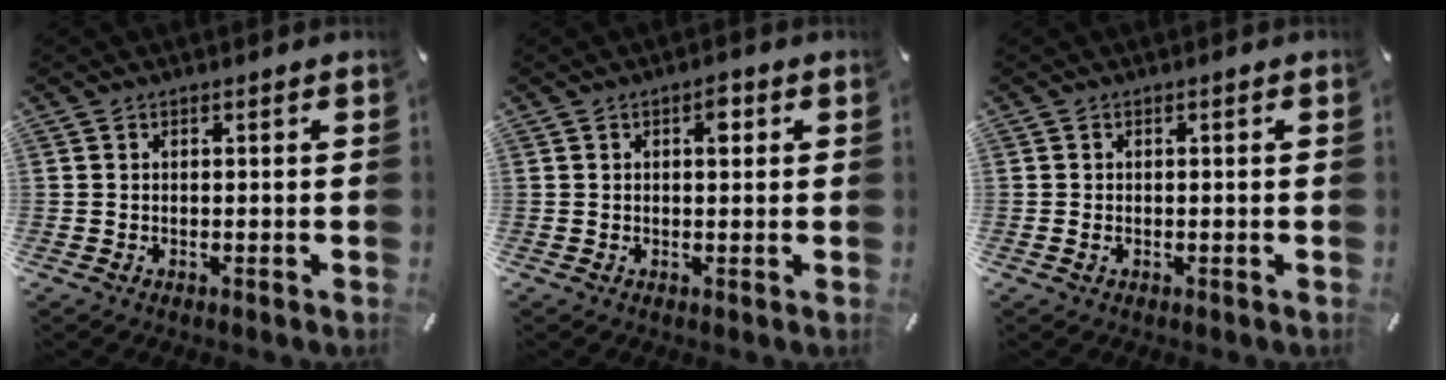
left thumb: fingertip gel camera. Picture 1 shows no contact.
{"total": 3.0, "force": [1.0, 1.5, 2.4], "torque": [-0.027, -0.002, 0.010]}
{"total": 0.9, "force": [-0.2, 0.4, 0.8], "torque": [-0.015, 0.002, -0.004]}